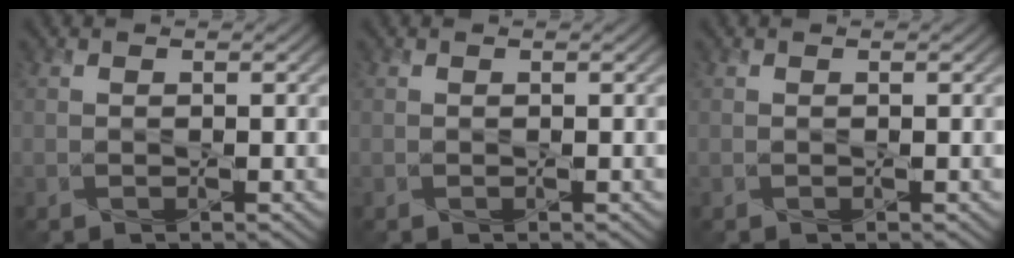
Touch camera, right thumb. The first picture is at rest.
{"total": 0.0}
{"total": 0.0}